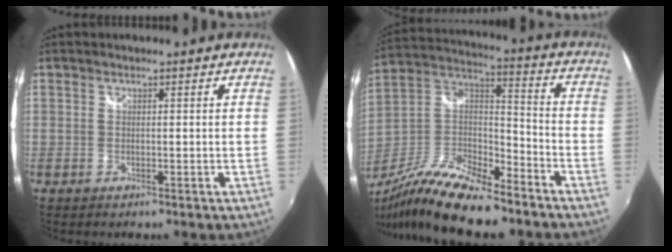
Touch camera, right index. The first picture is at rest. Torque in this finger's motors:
{"motor_torque": [1.09, -1.05, 0.33, 0.06]}